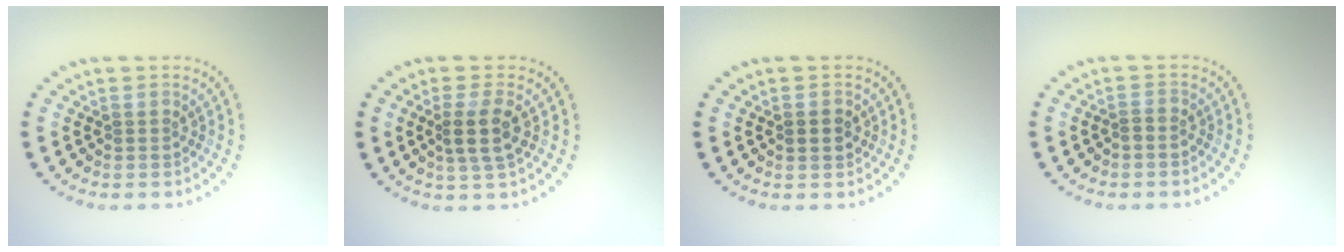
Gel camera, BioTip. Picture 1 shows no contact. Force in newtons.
{"total": 2.6, "press": 2.3, "slide": 1.2}
{"total": 2.2, "press": 2.2, "slide": 0.2}
{"total": 0.8, "press": 0.4, "slide": 0.6}